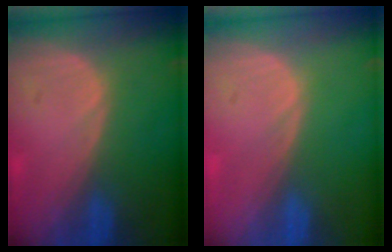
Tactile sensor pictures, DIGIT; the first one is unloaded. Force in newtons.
{"total": 0.0}